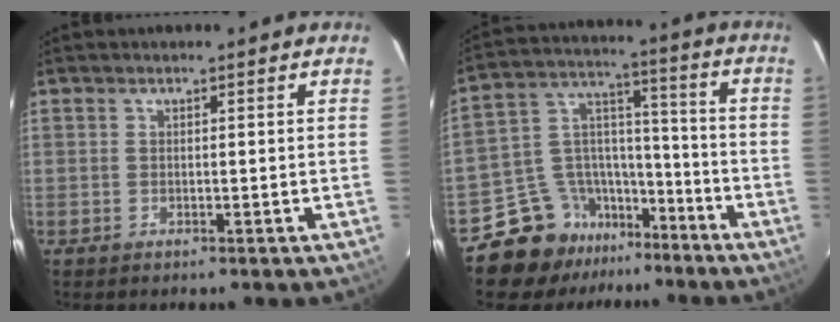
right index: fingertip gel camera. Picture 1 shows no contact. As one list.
[{"total": 13.3, "force": [-9.8, 8.8, 2.0], "torque": [-0.026, 0.093, -0.158]}]